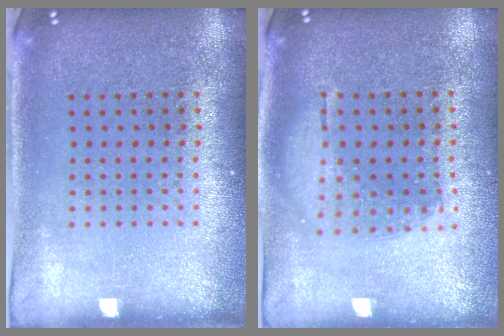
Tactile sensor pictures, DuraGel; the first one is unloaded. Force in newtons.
{"total": 1.1, "press": 1.0, "slide": 0.6}